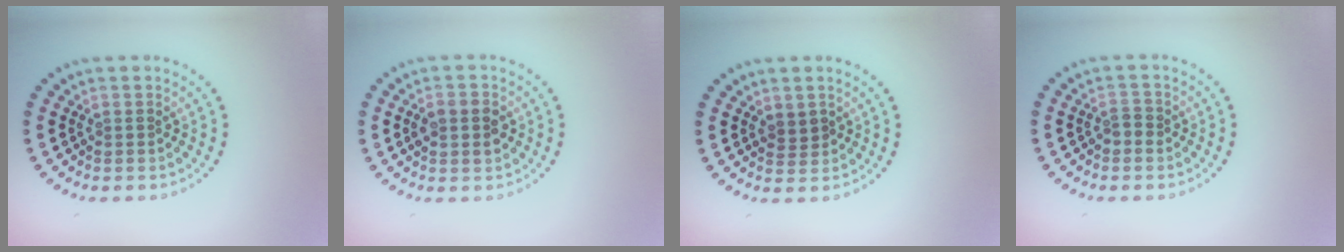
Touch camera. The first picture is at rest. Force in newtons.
{"total": 2.6, "press": 2.6, "slide": 0.2}
{"total": 0.9, "press": 0.6, "slide": 0.6}
{"total": 1.2, "press": 1.1, "slide": 0.5}